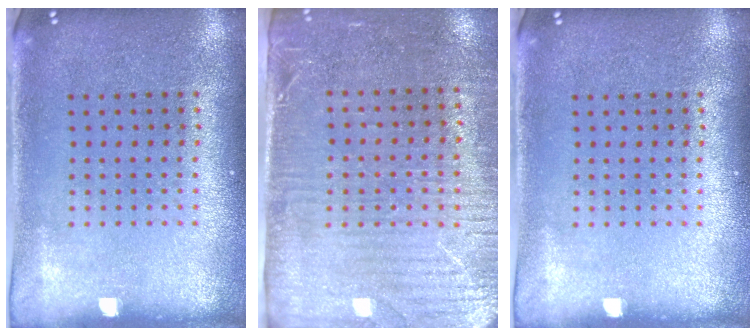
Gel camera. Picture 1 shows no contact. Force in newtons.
{"total": 3.4, "press": 2.9, "slide": 1.7}
{"total": 0.0}